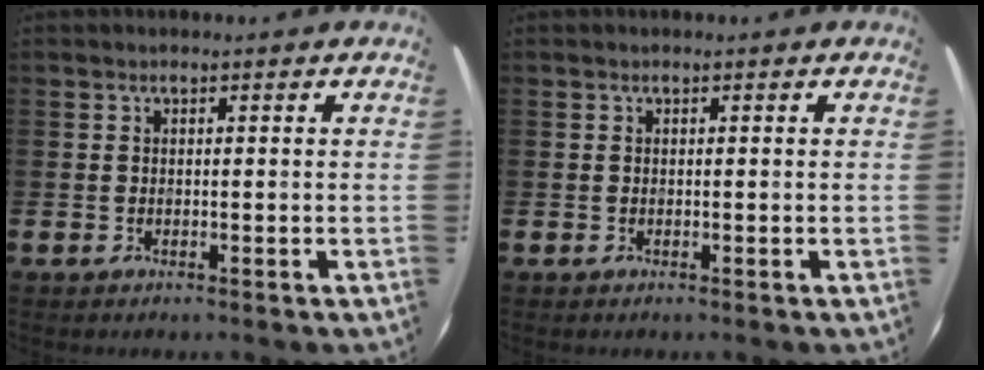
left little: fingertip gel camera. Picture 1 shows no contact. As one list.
[{"total": 0.0}]